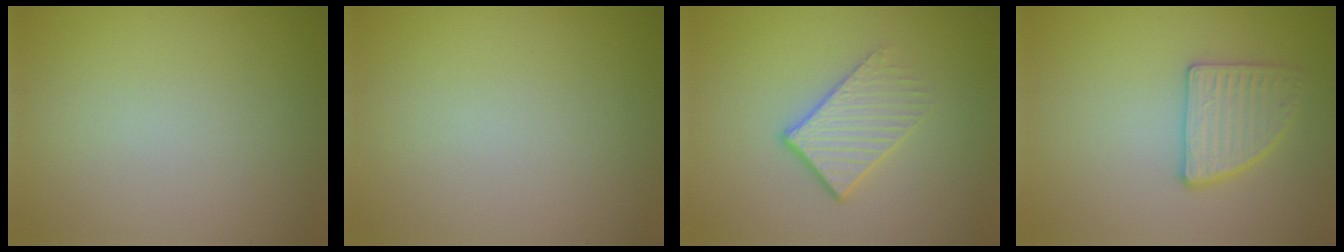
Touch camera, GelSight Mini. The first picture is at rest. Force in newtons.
{"total": 0.0}
{"total": 4.2, "press": 2.7, "slide": 3.2}
{"total": 2.8, "press": 2.8, "slide": 0.3}